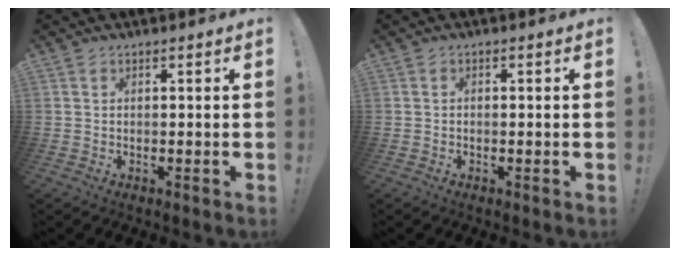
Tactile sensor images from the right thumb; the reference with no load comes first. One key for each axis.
{"total": 0.5, "fx": -0.4, "fy": 0.2, "fz": 0.2, "tx": -0.003, "ty": 0.001, "tz": -0.008}